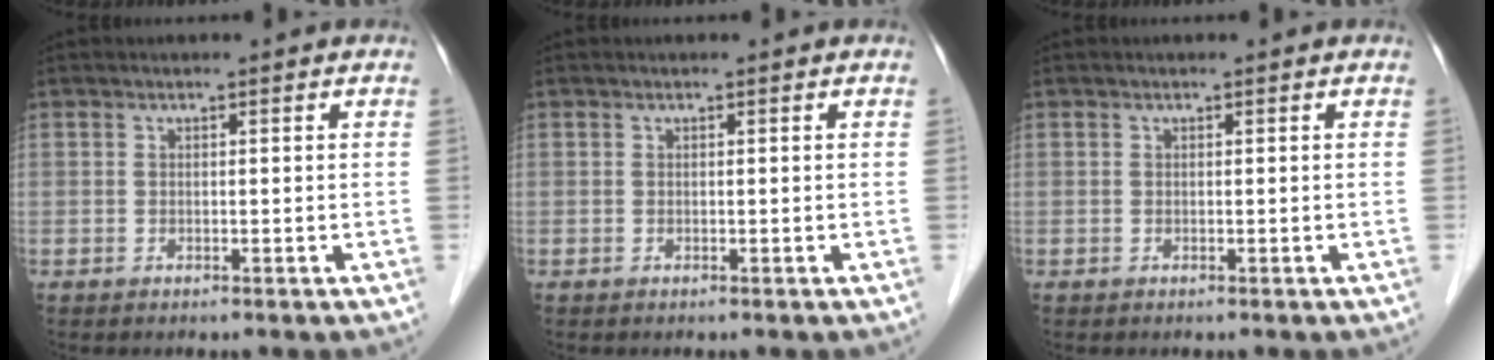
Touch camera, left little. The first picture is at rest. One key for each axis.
{"total": 0.0}
{"total": 0.0}